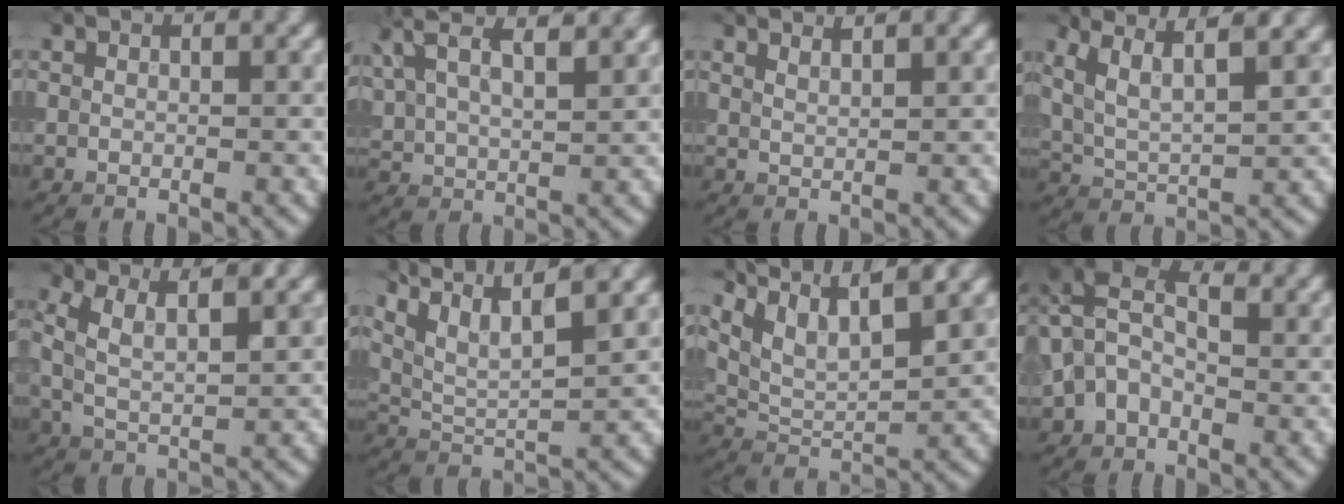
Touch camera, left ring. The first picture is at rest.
{"total": 10.3, "force": [6.4, 4.5, 6.6], "torque": [-0.160, 0.041, 0.096]}
{"total": 2.2, "force": [2.0, 0.3, 0.9], "torque": [-0.008, 0.011, 0.018]}
{"total": 7.0, "force": [4.1, 2.2, 5.2], "torque": [-0.104, 0.028, 0.058]}
{"total": 4.6, "force": [2.0, 1.6, 3.8], "torque": [-0.080, 0.011, 0.028]}
{"total": 9.7, "force": [7.2, 2.4, 6.1], "torque": [-0.131, 0.027, 0.101]}
{"total": 8.5, "force": [6.1, 2.6, 5.4], "torque": [-0.115, 0.013, 0.098]}
{"total": 7.0, "force": [0.6, 4.7, 5.2], "torque": [-0.116, 0.020, -0.006]}